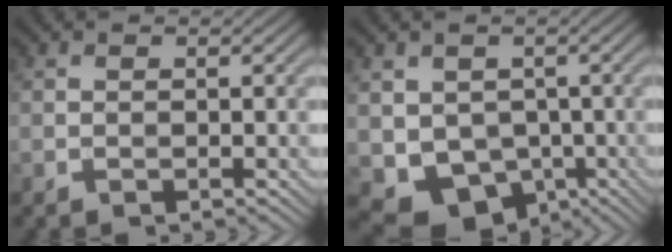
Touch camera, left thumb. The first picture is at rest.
{"total": 7.6, "force": [-1.3, 6.5, 3.9], "torque": [-0.086, -0.043, -0.010]}